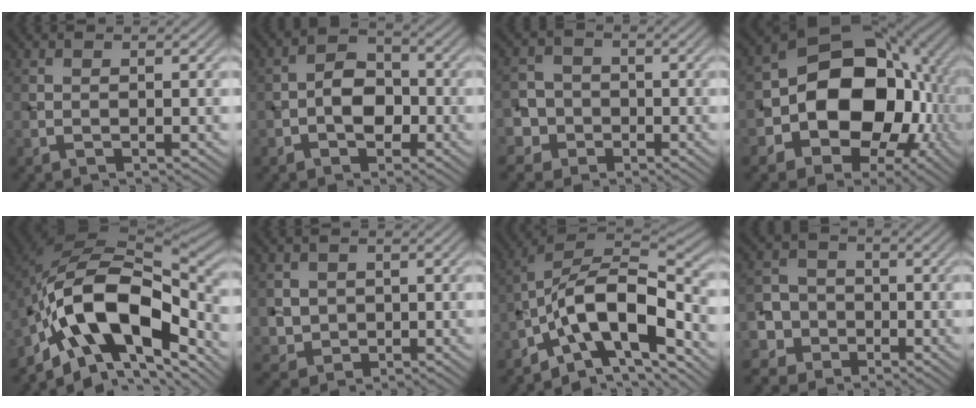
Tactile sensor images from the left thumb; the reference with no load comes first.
{"total": 4.8, "force": [-1.4, 3.3, 3.2], "torque": [-0.049, 0.005, -0.031]}
{"total": 5.2, "force": [-1.9, 4.8, 0.9], "torque": [-0.023, 0.004, -0.059]}
{"total": 15.8, "force": [-2.3, 11.6, 10.5], "torque": [-0.156, -0.013, -0.049]}
{"total": 15.7, "force": [-5.8, 8.5, 11.9], "torque": [-0.196, 0.003, -0.123]}
{"total": 3.2, "force": [0.5, 3.1, 0.7], "torque": [-0.032, -0.011, 0.011]}
{"total": 12.8, "force": [-6.1, 5.2, 10.0], "torque": [-0.169, 0.005, -0.124]}
{"total": 6.5, "force": [-2.4, 5.8, 1.4], "torque": [-0.042, 0.000, -0.072]}